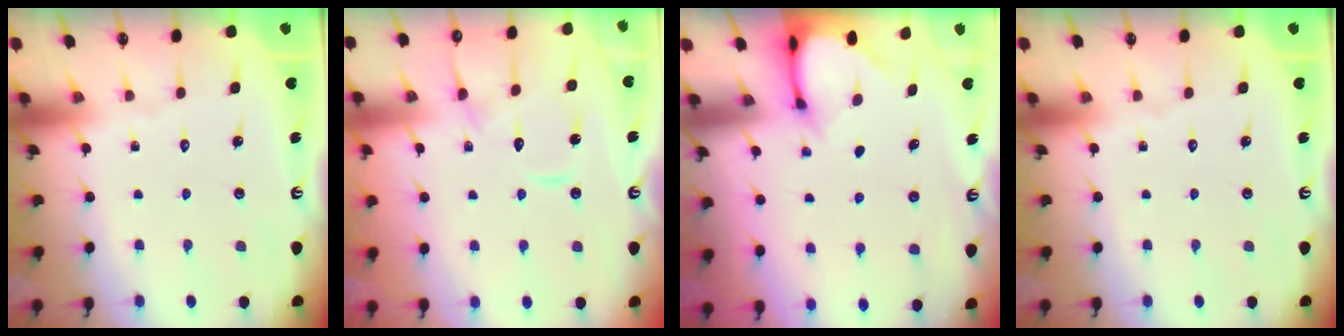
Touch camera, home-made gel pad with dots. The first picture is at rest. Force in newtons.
{"total": 11.8, "press": 11.7, "slide": 1.0}
{"total": 2.9, "press": 2.9, "slide": 0.2}
{"total": 0.0}